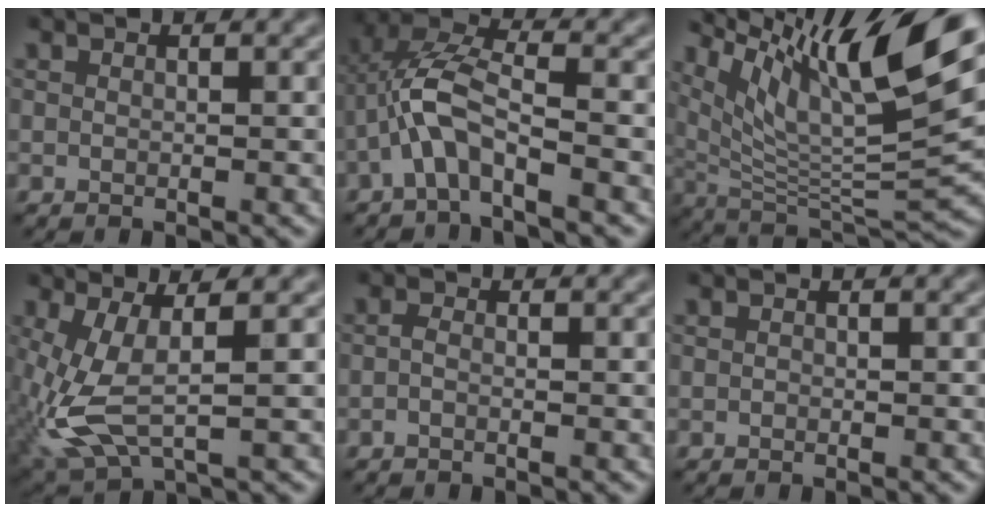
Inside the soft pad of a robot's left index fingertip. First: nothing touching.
{"total": 5.2, "force": [-2.3, 1.6, 4.4], "torque": [-0.096, 0.019, -0.050]}
{"total": 13.3, "force": [7.6, 3.0, 10.4], "torque": [-0.189, 0.011, 0.151]}
{"total": 6.2, "force": [-1.1, 2.3, 5.6], "torque": [-0.153, -0.010, -0.018]}
{"total": 0.8, "force": [-0.5, 0.3, 0.5], "torque": [-0.013, -0.002, -0.013]}
{"total": 0.0}